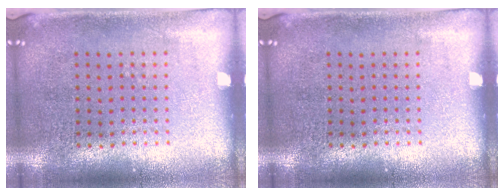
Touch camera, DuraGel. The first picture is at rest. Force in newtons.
{"total": 0.0}